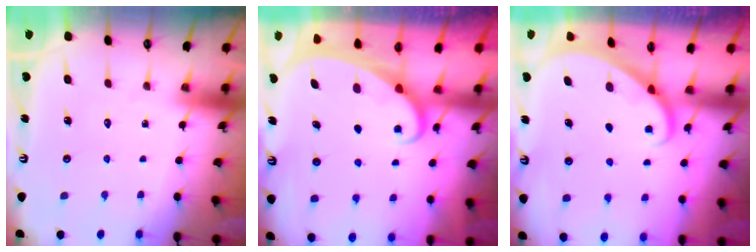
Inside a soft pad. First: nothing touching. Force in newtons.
{"total": 1.9, "press": 1.9, "slide": 0.3}
{"total": 2.1, "press": 2.1, "slide": 0.1}